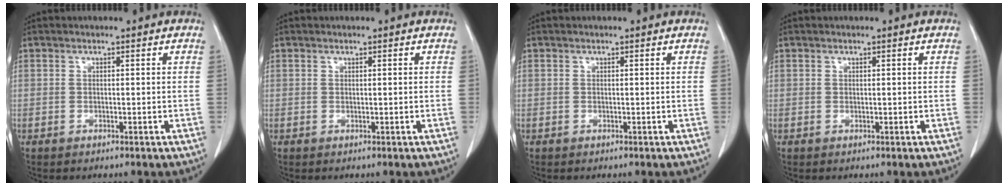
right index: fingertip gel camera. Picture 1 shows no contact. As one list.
[{"total": 0.0}, {"total": 0.0}, {"total": 0.0}]